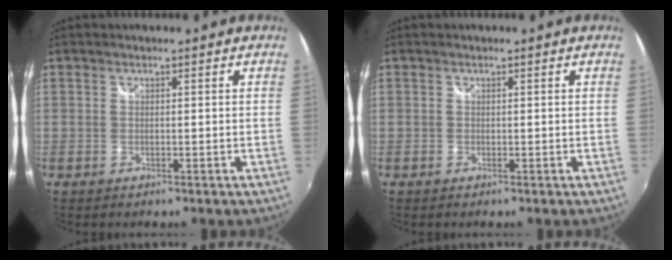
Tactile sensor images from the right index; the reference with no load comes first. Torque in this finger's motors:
{"motor_torque": [0.02, -0.02, 0.00, -0.01]}